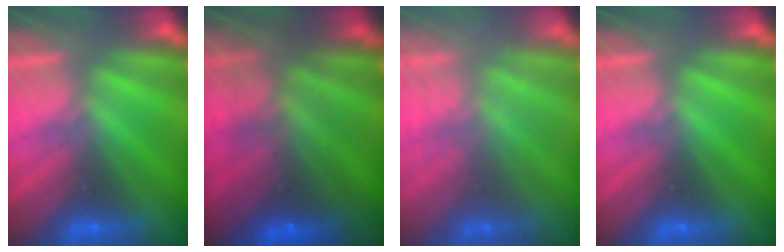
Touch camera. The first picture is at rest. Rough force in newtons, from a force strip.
{"total": 7.0}
{"total": 2.1}
{"total": 0.0}